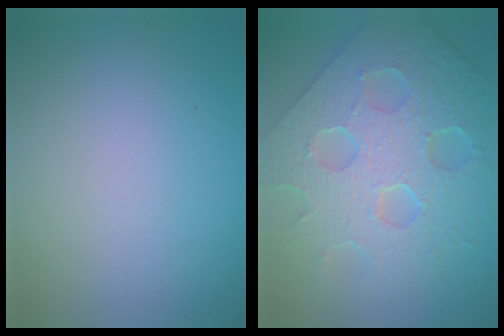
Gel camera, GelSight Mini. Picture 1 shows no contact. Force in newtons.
{"total": 8.4, "press": 6.7, "slide": 5.0}